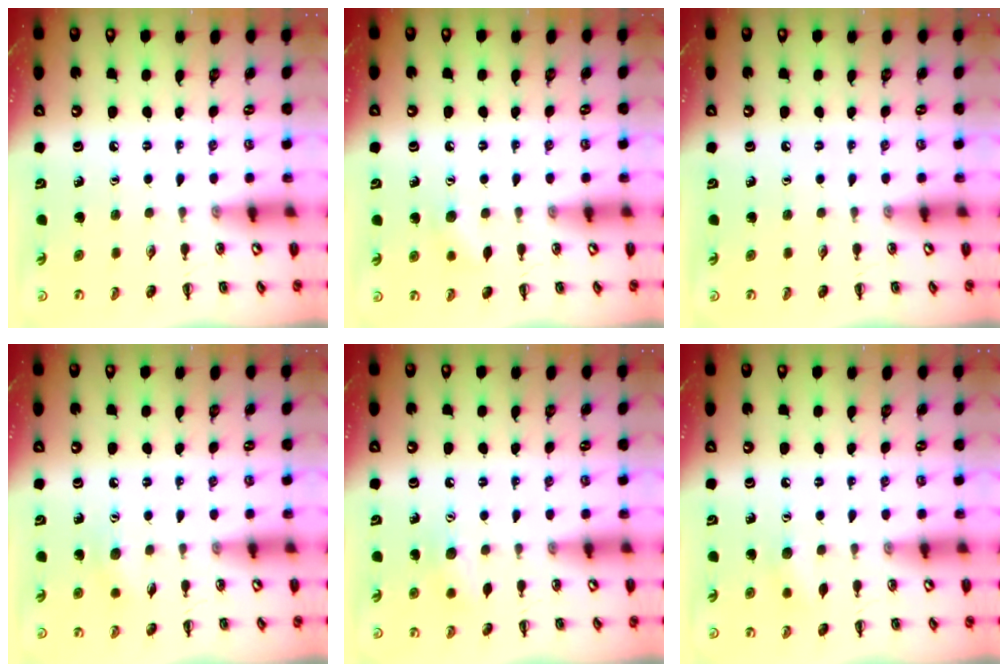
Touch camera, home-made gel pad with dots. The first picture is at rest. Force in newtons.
{"total": 6.8, "press": 6.7, "slide": 1.3}
{"total": 0.0}
{"total": 6.3, "press": 6.3, "slide": 1.0}
{"total": 8.6, "press": 8.4, "slide": 1.7}
{"total": 5.7, "press": 5.5, "slide": 1.5}